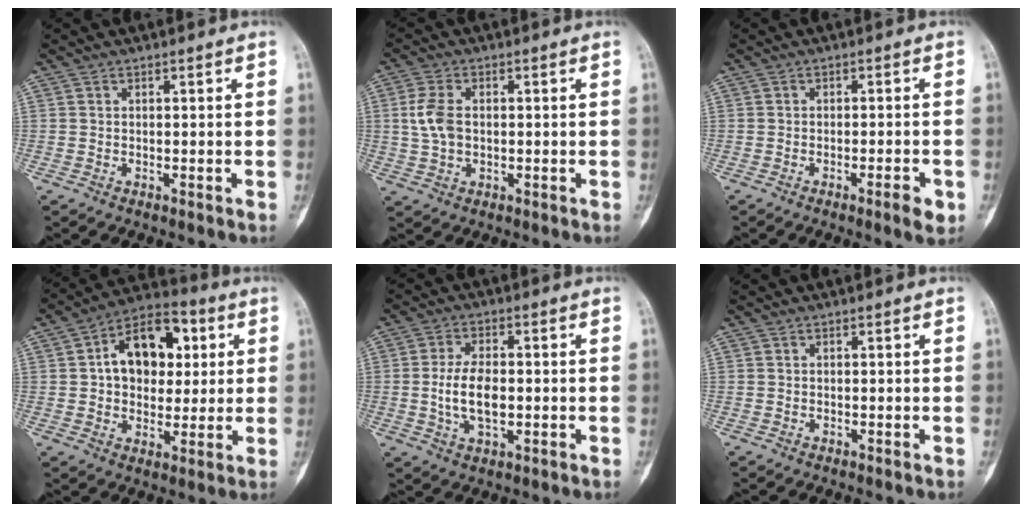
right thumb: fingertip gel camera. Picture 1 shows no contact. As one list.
[{"total": 5.8, "force": [0.3, 3.7, 4.5], "torque": [-0.099, 0.005, 0.006]}, {"total": 3.7, "force": [-1.7, 0.7, 3.2], "torque": [-0.046, 0.004, -0.025]}, {"total": 15.4, "force": [3.2, 10.4, 10.8], "torque": [-0.121, 0.015, 0.044]}, {"total": 8.0, "force": [-0.7, 4.2, 6.8], "torque": [-0.123, 0.002, -0.014]}, {"total": 0.0}]